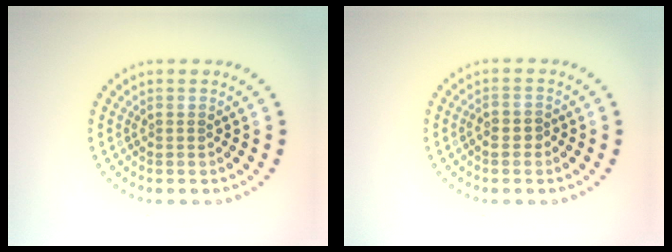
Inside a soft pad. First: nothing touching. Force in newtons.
{"total": 1.0, "press": 0.9, "slide": 0.5}